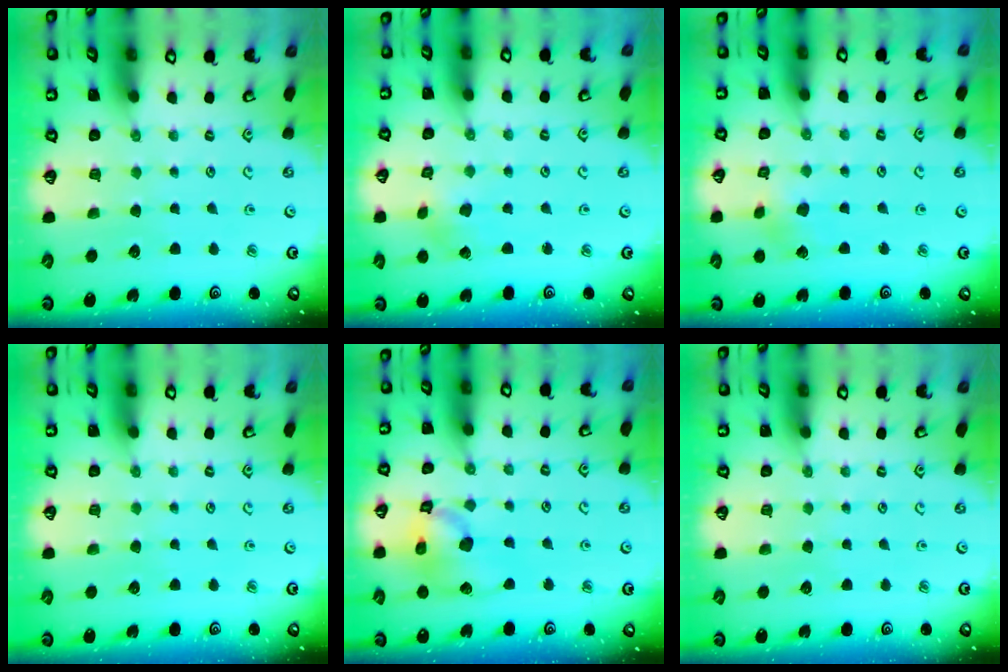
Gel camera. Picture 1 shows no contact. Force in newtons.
{"total": 1.6, "press": 1.6, "slide": 0.2}
{"total": 2.8, "press": 2.7, "slide": 0.8}
{"total": 0.0}
{"total": 15.3, "press": 15.1, "slide": 2.1}
{"total": 0.0}